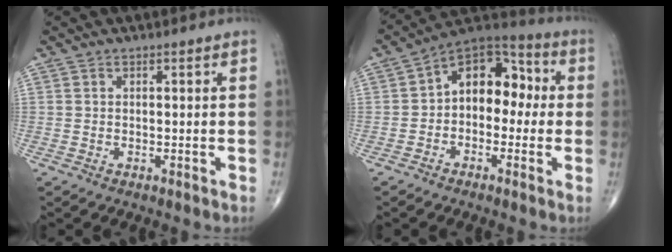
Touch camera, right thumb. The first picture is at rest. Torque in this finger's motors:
{"motor_torque": [-0.10, 0.53, 0.84, 0.08, 0.09]}